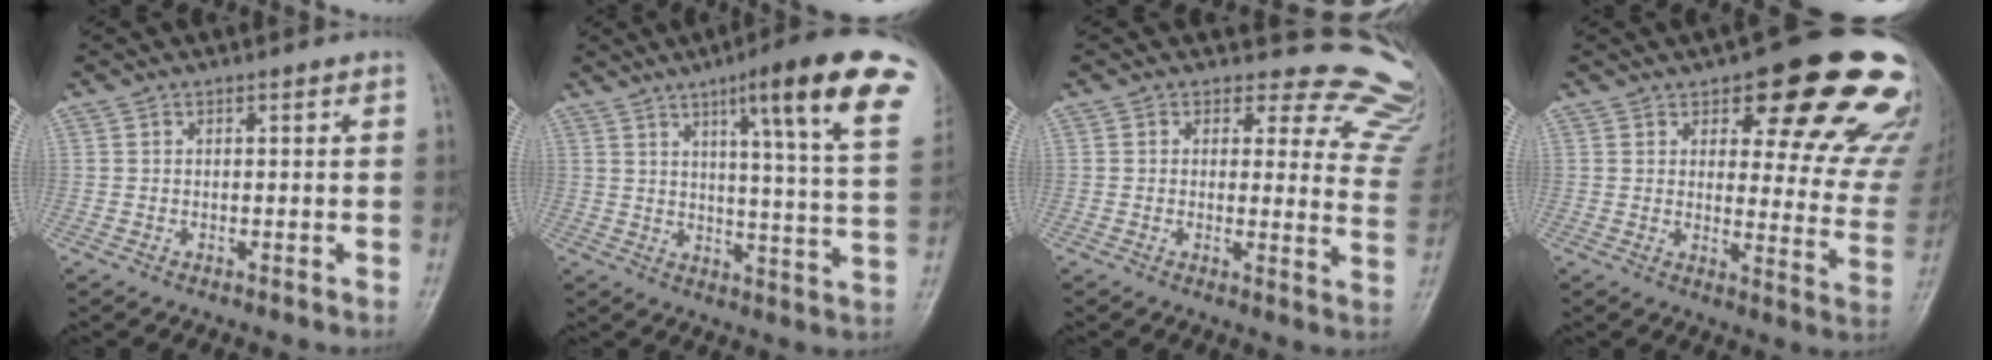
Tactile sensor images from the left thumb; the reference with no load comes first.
{"total": 20.5, "force": [10.8, 2.1, 17.3], "torque": [-0.215, -0.034, 0.135]}
{"total": 15.4, "force": [14.2, 6.0, 1.3], "torque": [0.046, -0.130, 0.113]}
{"total": 21.8, "force": [13.4, 8.1, 15.2], "torque": [-0.129, -0.066, 0.159]}